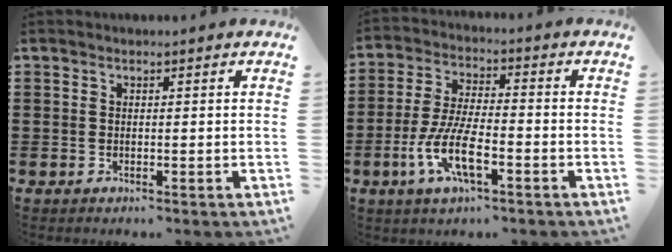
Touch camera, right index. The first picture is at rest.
{"total": 8.9, "force": [-3.6, 2.6, 7.7], "torque": [-0.179, -0.015, -0.073]}